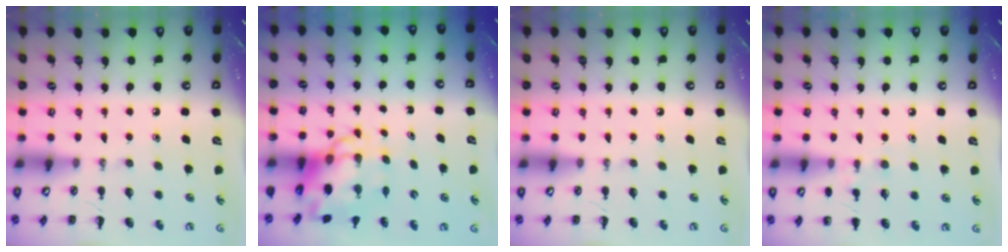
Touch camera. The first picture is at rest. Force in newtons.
{"total": 7.4, "press": 7.1, "slide": 2.0}
{"total": 0.0}
{"total": 6.2, "press": 5.9, "slide": 1.7}